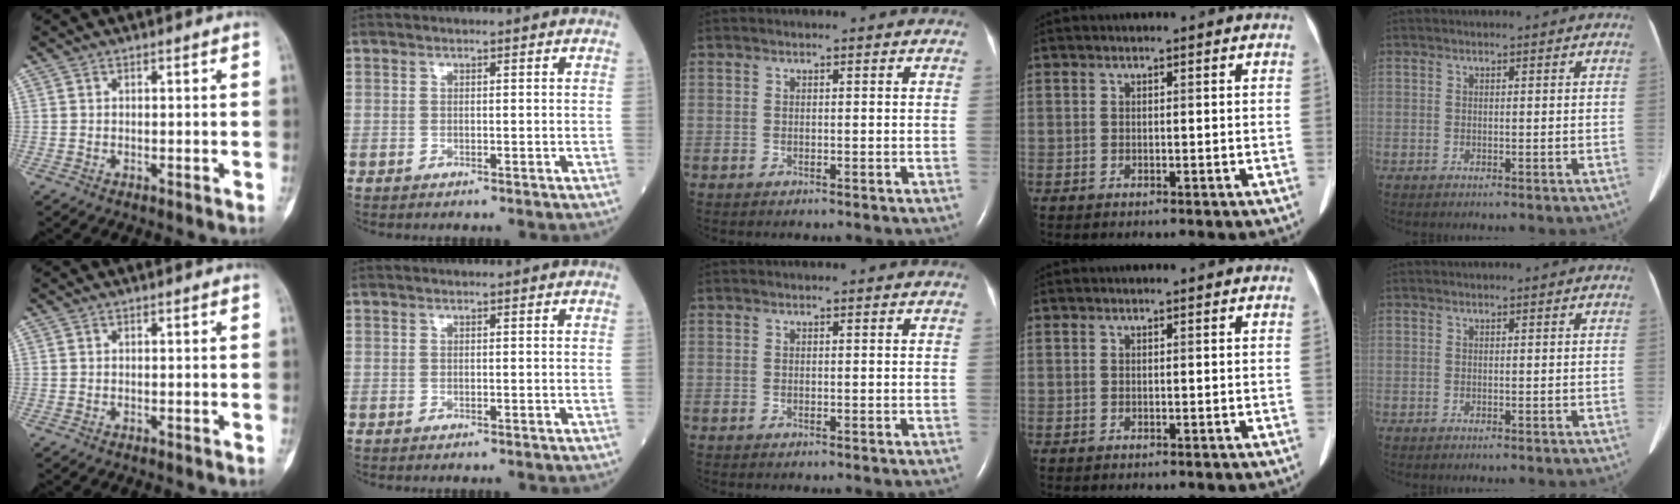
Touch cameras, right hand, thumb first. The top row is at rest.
{}